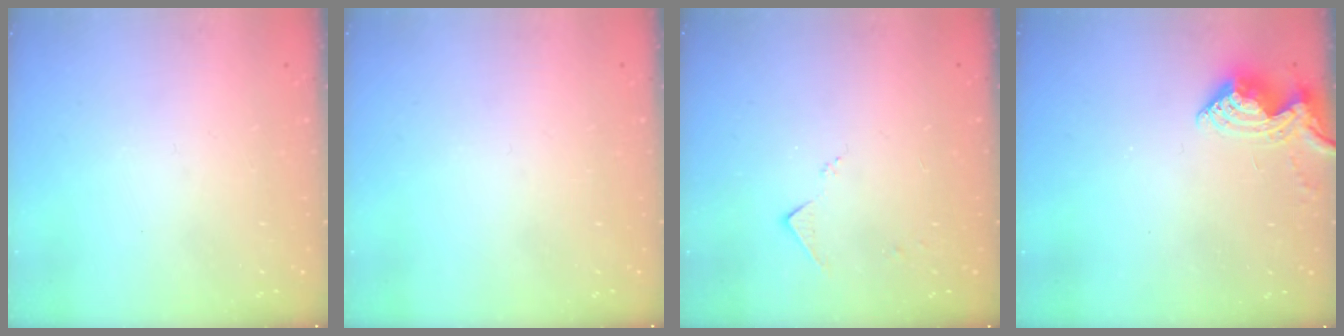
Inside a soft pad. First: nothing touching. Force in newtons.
{"total": 0.0}
{"total": 5.3, "press": 5.3, "slide": 0.6}
{"total": 10.4, "press": 10.4, "slide": 0.2}